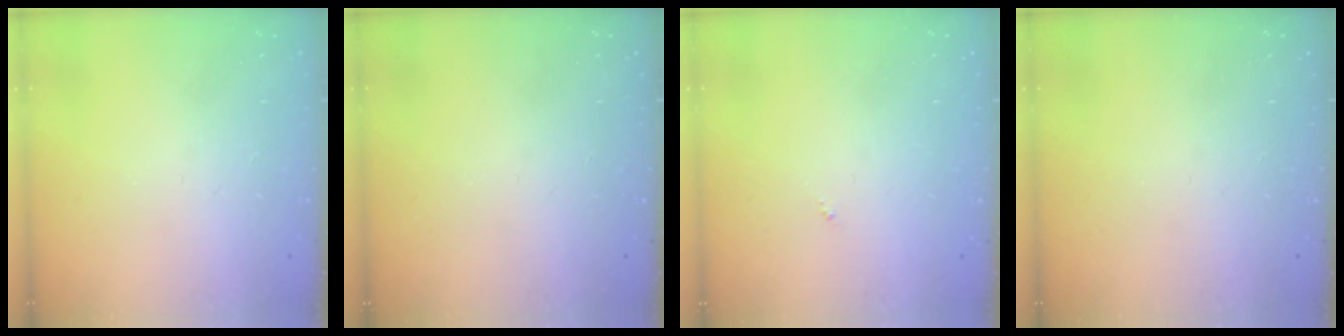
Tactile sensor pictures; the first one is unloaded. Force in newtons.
{"total": 0.0}
{"total": 0.0}
{"total": 0.0}